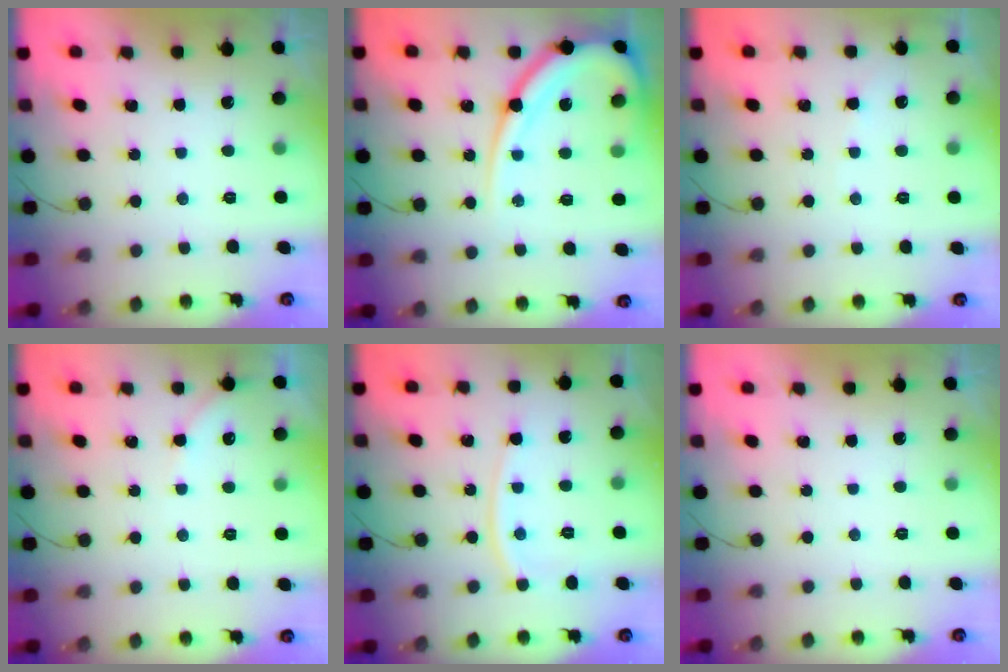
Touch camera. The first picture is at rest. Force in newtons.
{"total": 15.8, "press": 15.7, "slide": 1.6}
{"total": 2.5, "press": 2.5, "slide": 0.4}
{"total": 2.4, "press": 2.4, "slide": 0.4}
{"total": 7.2, "press": 7.1, "slide": 1.0}
{"total": 0.0}